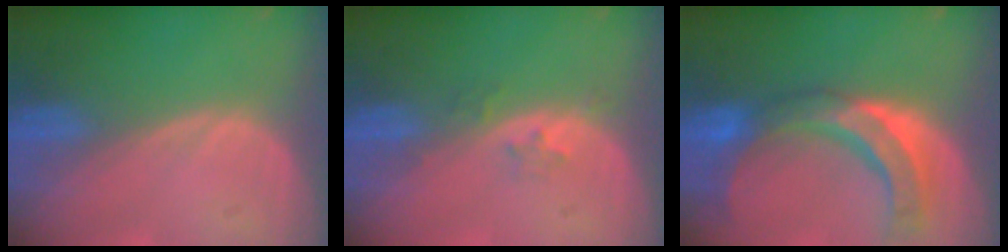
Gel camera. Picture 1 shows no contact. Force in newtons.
{"total": 2.1, "press": 1.8, "slide": 1.2}
{"total": 10.1, "press": 9.4, "slide": 3.9}